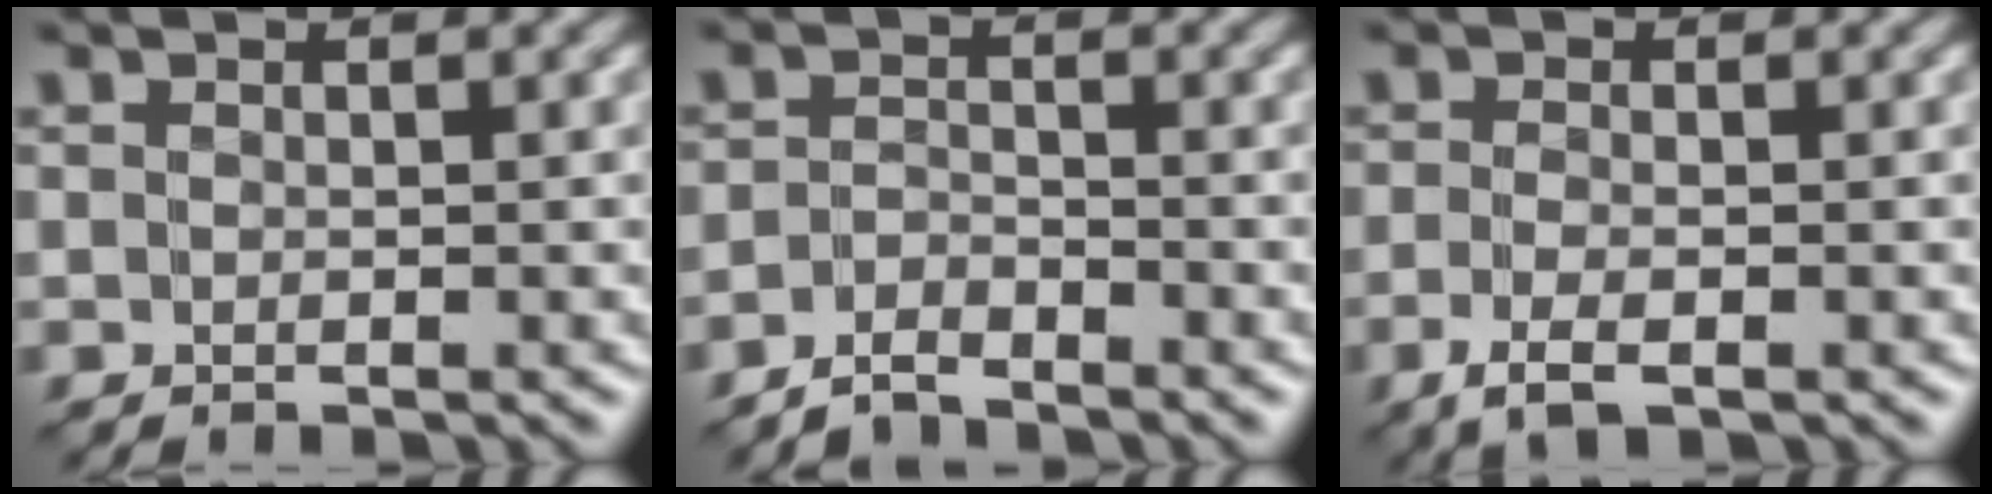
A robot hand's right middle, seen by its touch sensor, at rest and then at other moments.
{"total": 2.1, "force": [-2.0, 0.3, 0.4], "torque": [-0.010, 0.003, -0.046]}
{"total": 2.4, "force": [-1.4, 0.7, 1.9], "torque": [-0.049, -0.005, -0.030]}